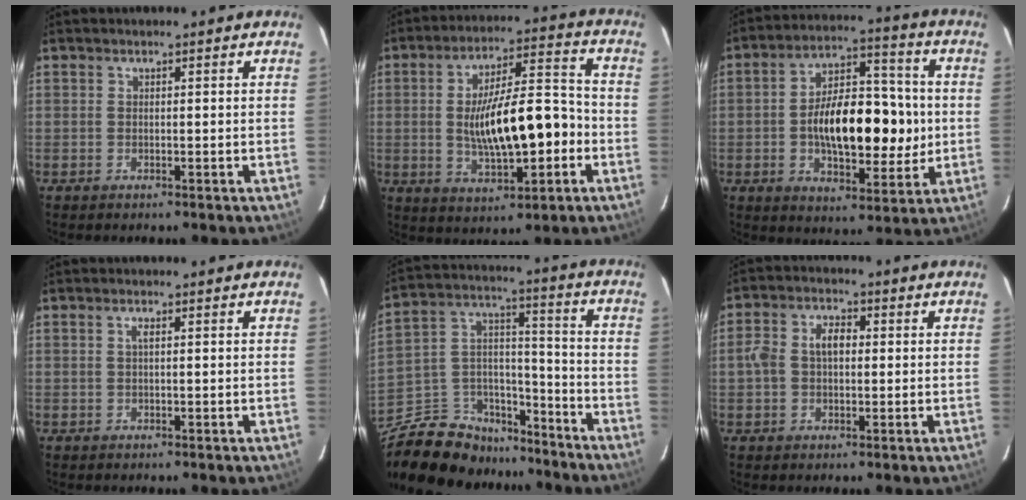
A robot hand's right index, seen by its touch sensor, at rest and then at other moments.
{"total": 15.8, "force": [-2.8, 5.2, 14.6], "torque": [-0.250, 0.009, -0.032]}
{"total": 17.4, "force": [-1.1, 8.8, 15.0], "torque": [-0.252, 0.019, -0.015]}
{"total": 0.9, "force": [0.2, 0.0, 0.9], "torque": [-0.017, 0.004, 0.001]}
{"total": 20.9, "force": [-15.4, 11.5, 8.2], "torque": [-0.194, 0.058, -0.237]}
{"total": 5.8, "force": [0.1, 4.1, 4.1], "torque": [-0.080, 0.021, 0.002]}